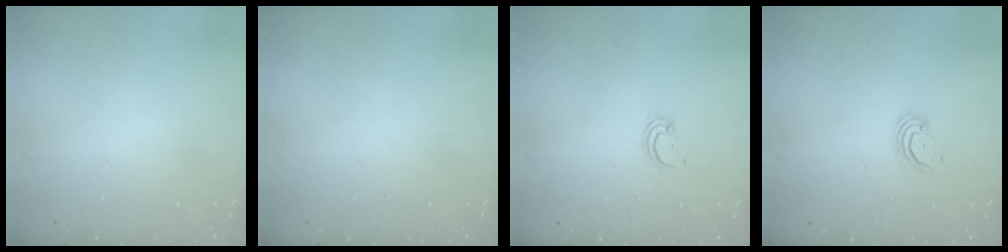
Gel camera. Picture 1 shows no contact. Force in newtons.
{"total": 0.0}
{"total": 2.1, "press": 2.1, "slide": 0.2}
{"total": 3.0, "press": 3.0, "slide": 0.3}